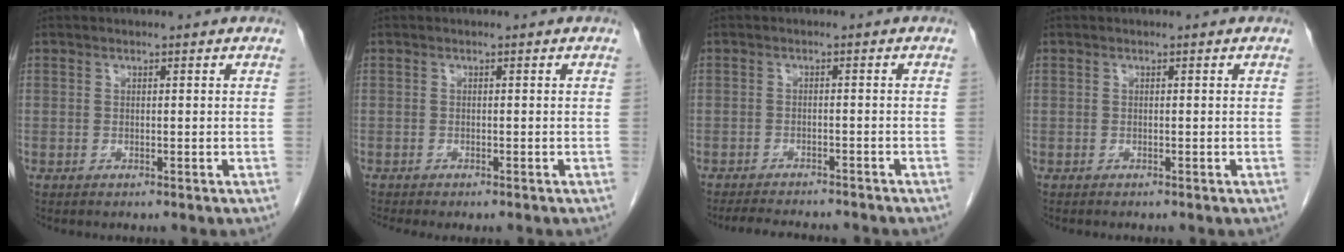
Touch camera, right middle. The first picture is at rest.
{"total": 2.0, "force": [-1.8, 0.0, 0.9], "torque": [-0.014, -0.006, -0.023]}
{"total": 9.8, "force": [-8.9, 1.8, 3.6], "torque": [-0.057, -0.009, -0.117]}
{"total": 0.6, "force": [-0.6, 0.0, 0.3], "torque": [-0.009, -0.003, -0.009]}